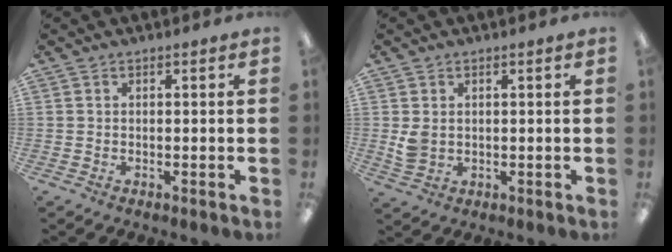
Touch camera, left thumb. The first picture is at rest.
{"total": 3.5, "force": [0.8, 2.6, 2.3], "torque": [-0.044, -0.003, 0.013]}